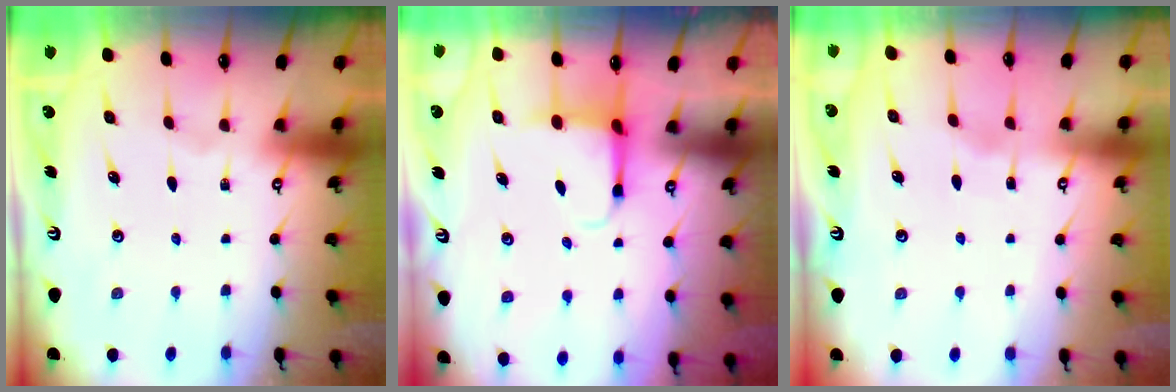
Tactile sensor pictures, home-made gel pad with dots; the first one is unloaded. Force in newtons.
{"total": 3.8, "press": 3.6, "slide": 1.3}
{"total": 3.1, "press": 3.1, "slide": 0.3}